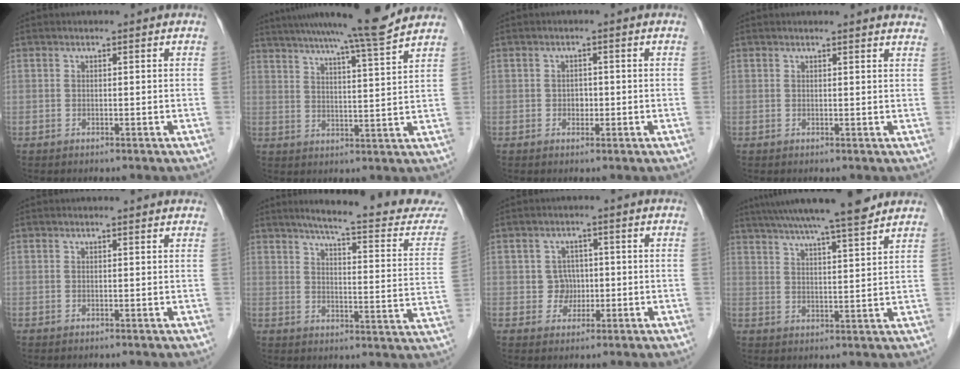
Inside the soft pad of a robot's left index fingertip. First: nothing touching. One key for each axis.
{"total": 12.5, "fx": 11.1, "fy": -1.3, "fz": 5.6, "tx": -0.096, "ty": -0.006, "tz": 0.157}
{"total": 1.4, "fx": -0.3, "fy": 1.1, "fz": 0.8, "tx": -0.012, "ty": 0.003, "tz": -0.003}
{"total": 6.2, "fx": 6.0, "fy": 0.4, "fz": 1.6, "tx": -0.011, "ty": -0.001, "tz": 0.043}
{"total": 2.0, "fx": 1.9, "fy": 0.1, "fz": 0.5, "tx": -0.015, "ty": 0.007, "tz": 0.016}
{"total": 20.1, "fx": 18.1, "fy": 1.0, "fz": 8.6, "tx": -0.109, "ty": -0.057, "tz": 0.215}
{"total": 3.1, "fx": -0.2, "fy": 3.1, "fz": 0.5, "tx": -0.002, "ty": 0.008, "tz": 0.000}
{"total": 16.0, "fx": 13.7, "fy": 0.4, "fz": 8.1, "tx": -0.139, "ty": 0.023, "tz": 0.202}